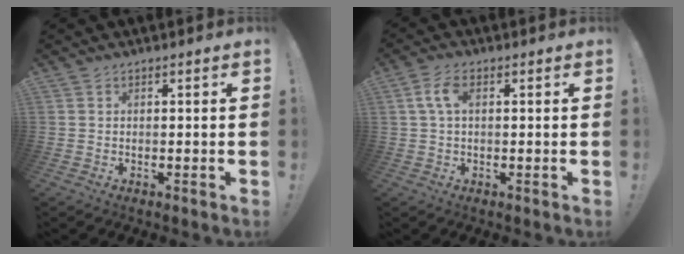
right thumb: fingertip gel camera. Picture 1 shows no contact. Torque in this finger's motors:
{"motor_torque": [0.07, 0.12, -0.03, 0.09, 0.09]}